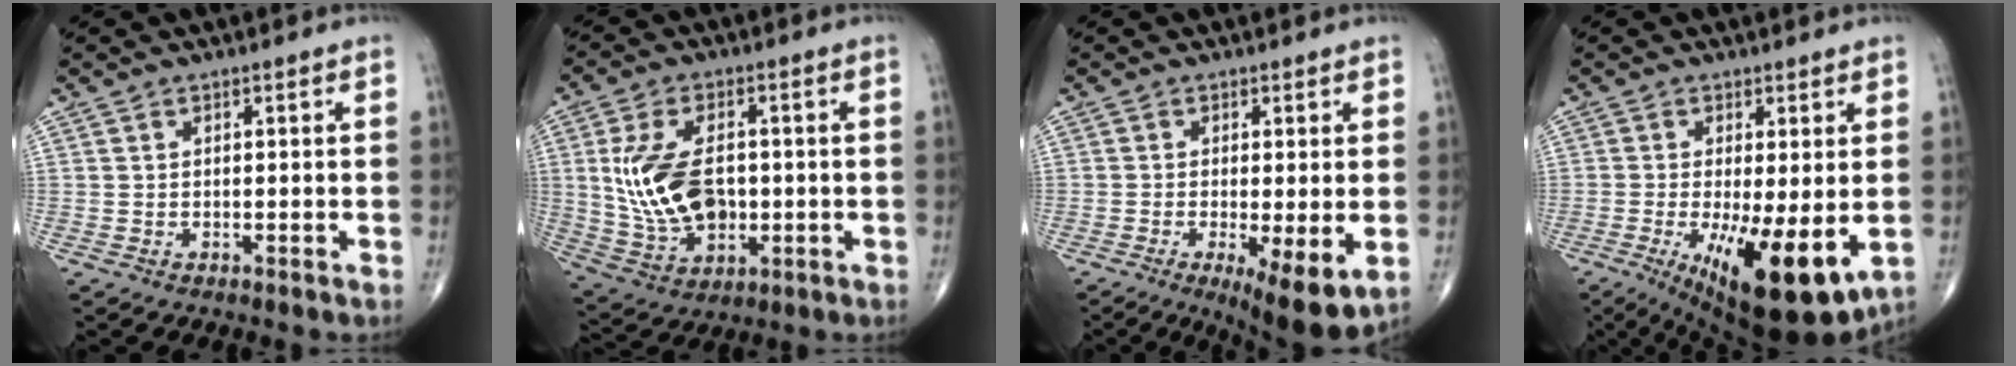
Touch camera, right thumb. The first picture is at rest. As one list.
[{"total": 14.1, "force": [0.4, 8.6, 11.1], "torque": [-0.202, -0.002, 0.021]}, {"total": 9.7, "force": [-2.8, 2.7, 8.8], "torque": [-0.138, -0.022, -0.039]}, {"total": 14.9, "force": [-3.7, 4.8, 13.7], "torque": [-0.204, -0.029, -0.041]}]